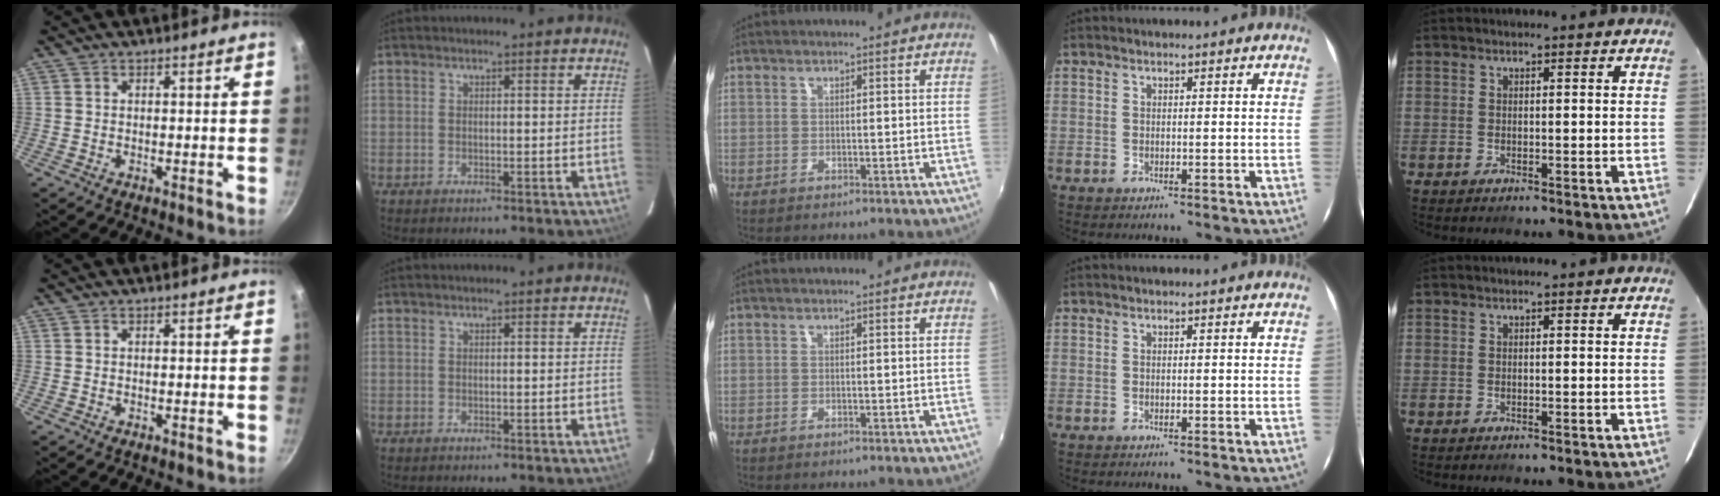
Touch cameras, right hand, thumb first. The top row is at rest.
{}